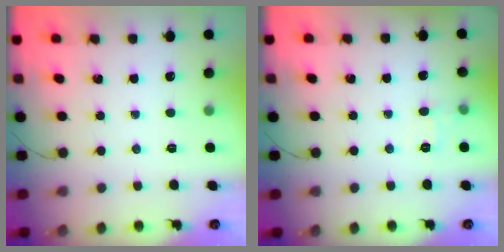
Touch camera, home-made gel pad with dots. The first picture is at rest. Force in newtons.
{"total": 6.0, "press": 5.8, "slide": 1.6}